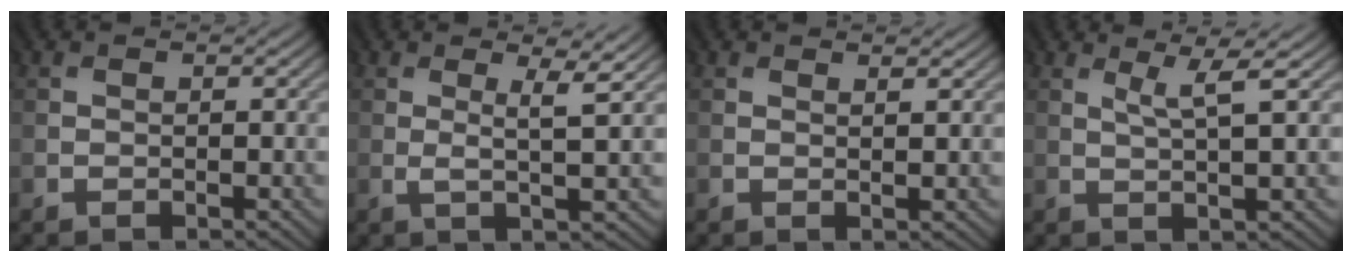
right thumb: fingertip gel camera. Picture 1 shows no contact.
{"total": 3.5, "force": [1.0, 0.3, 3.3], "torque": [-0.060, 0.002, 0.022]}
{"total": 1.1, "force": [0.9, 0.0, 0.6], "torque": [-0.012, -0.003, 0.018]}
{"total": 3.0, "force": [1.3, 0.0, 2.7], "torque": [-0.050, 0.000, 0.031]}